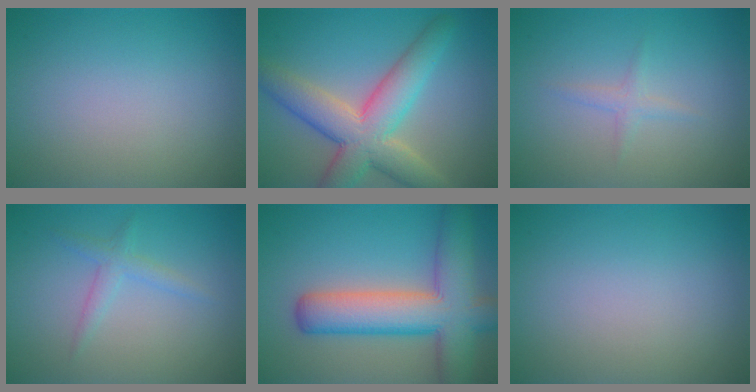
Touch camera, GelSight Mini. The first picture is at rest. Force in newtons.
{"total": 8.0, "press": 8.0, "slide": 0.7}
{"total": 1.1, "press": 1.1, "slide": 0.0}
{"total": 1.7, "press": 1.7, "slide": 0.0}
{"total": 9.2, "press": 9.2, "slide": 0.5}
{"total": 0.0}